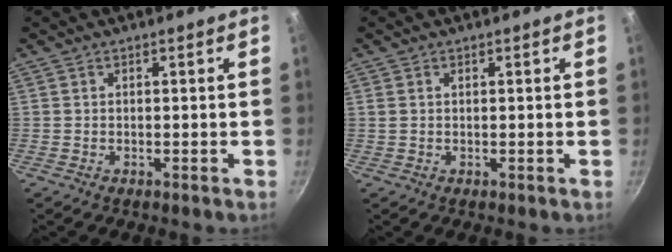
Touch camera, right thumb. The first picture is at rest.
{"total": 0.9, "force": [0.4, 0.6, 0.6], "torque": [-0.012, 0.002, 0.007]}